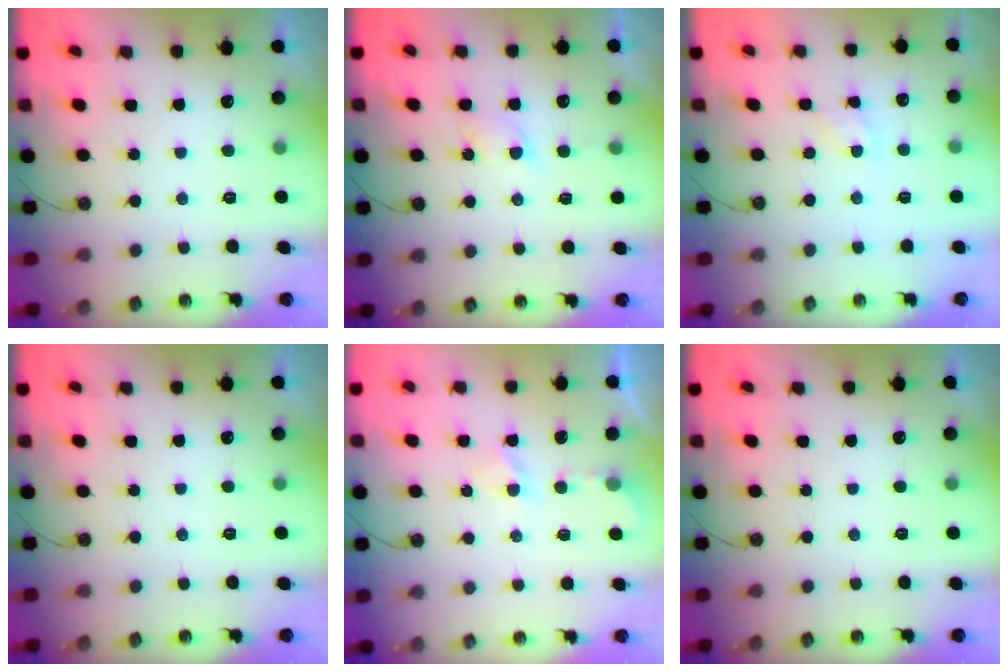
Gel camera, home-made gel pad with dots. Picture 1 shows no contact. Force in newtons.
{"total": 4.1, "press": 4.0, "slide": 0.6}
{"total": 5.0, "press": 5.0, "slide": 0.7}
{"total": 0.0}
{"total": 3.4, "press": 3.4, "slide": 0.5}
{"total": 0.0}